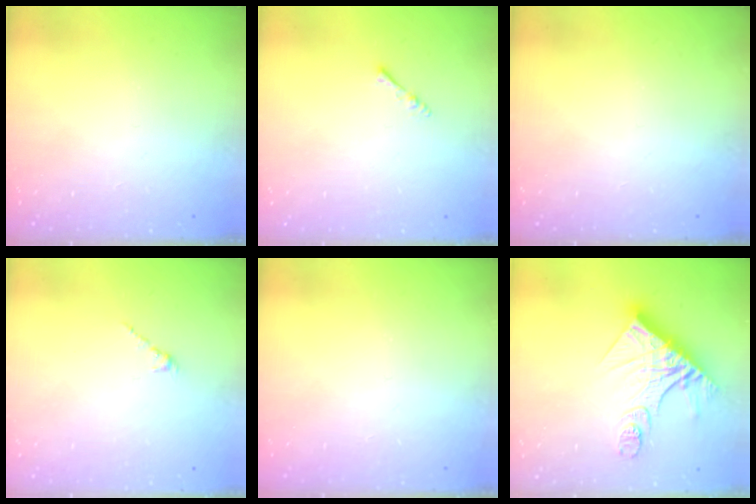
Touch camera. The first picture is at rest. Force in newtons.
{"total": 2.4, "press": 2.3, "slide": 0.5}
{"total": 0.0}
{"total": 1.3, "press": 1.2, "slide": 0.5}
{"total": 0.0}
{"total": 16.2, "press": 16.2, "slide": 1.7}